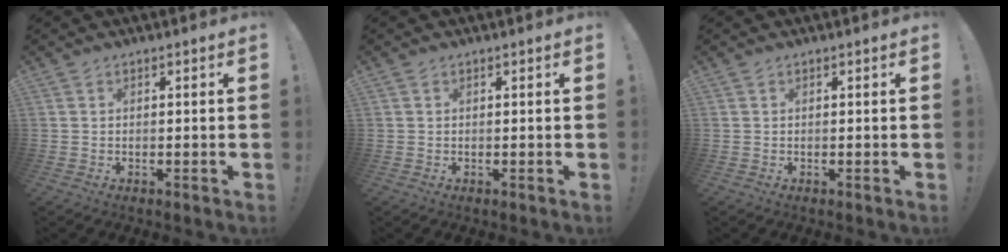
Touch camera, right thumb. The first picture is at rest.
{"total": 0.0}
{"total": 0.0}